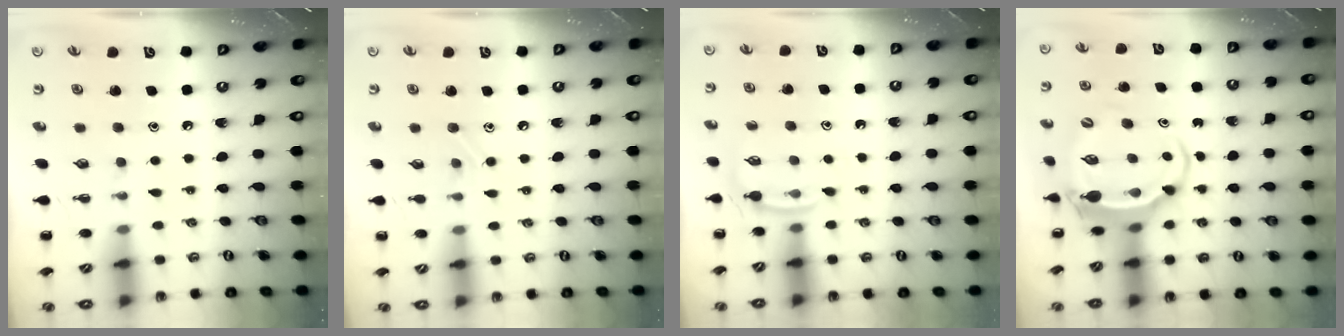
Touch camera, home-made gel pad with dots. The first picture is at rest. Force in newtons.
{"total": 6.3, "press": 6.0, "slide": 1.9}
{"total": 4.6, "press": 4.4, "slide": 1.3}
{"total": 5.5, "press": 5.4, "slide": 1.0}